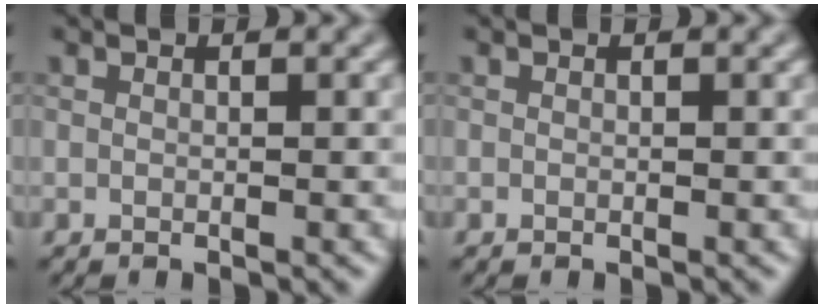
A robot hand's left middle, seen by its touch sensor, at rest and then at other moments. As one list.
[{"total": 0.0}]